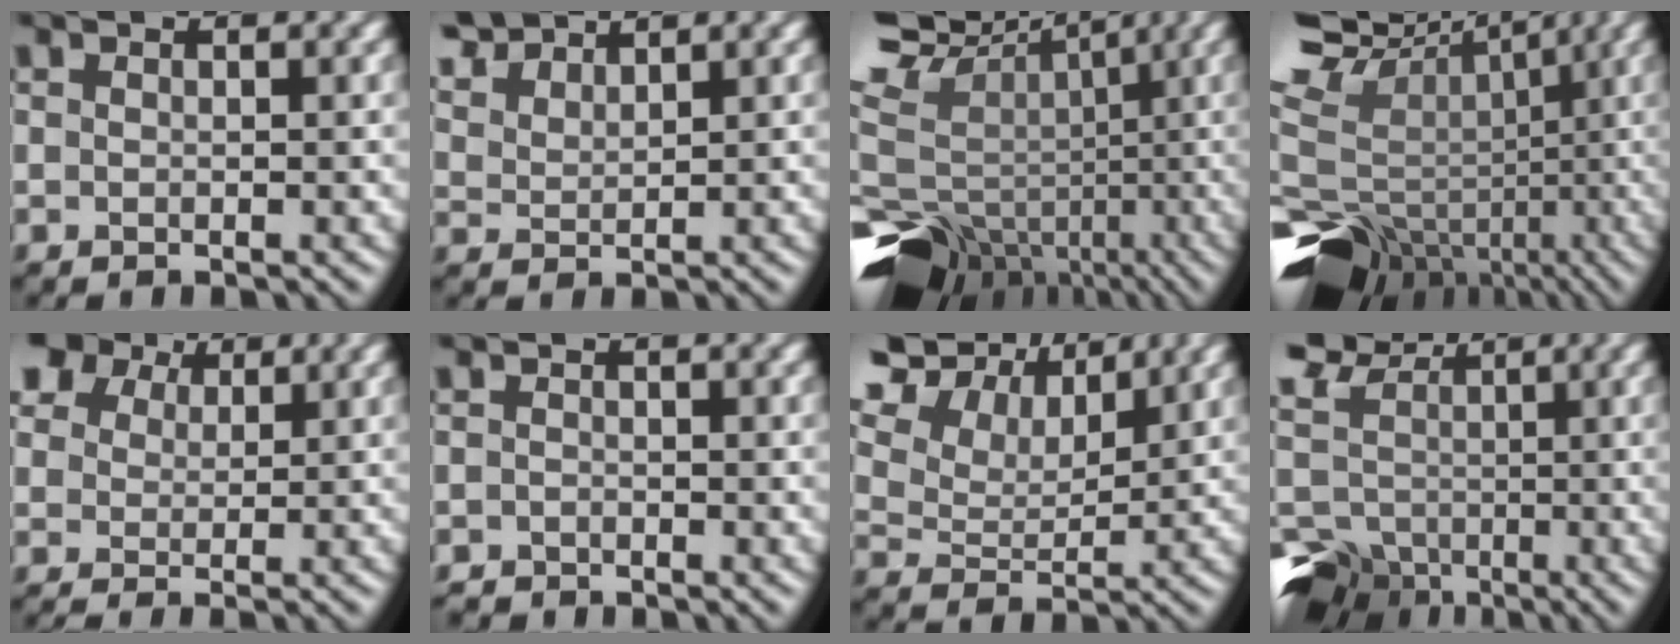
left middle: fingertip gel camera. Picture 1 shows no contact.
{"total": 4.2, "force": [3.8, 1.4, 1.2], "torque": [-0.040, 0.005, 0.083]}
{"total": 12.1, "force": [-4.2, 8.7, 7.4], "torque": [-0.163, 0.006, -0.026]}
{"total": 13.5, "force": [-3.8, 10.1, 8.1], "torque": [-0.186, 0.009, -0.033]}
{"total": 4.7, "force": [2.5, 3.3, 2.1], "torque": [-0.042, 0.005, 0.039]}
{"total": 1.4, "force": [-1.2, 0.7, -0.1], "torque": [0.009, 0.001, -0.022]}
{"total": 13.2, "force": [8.4, 7.7, 6.7], "torque": [-0.155, 0.037, 0.150]}
{"total": 10.9, "force": [0.1, 9.0, 6.1], "torque": [-0.165, 0.022, 0.009]}